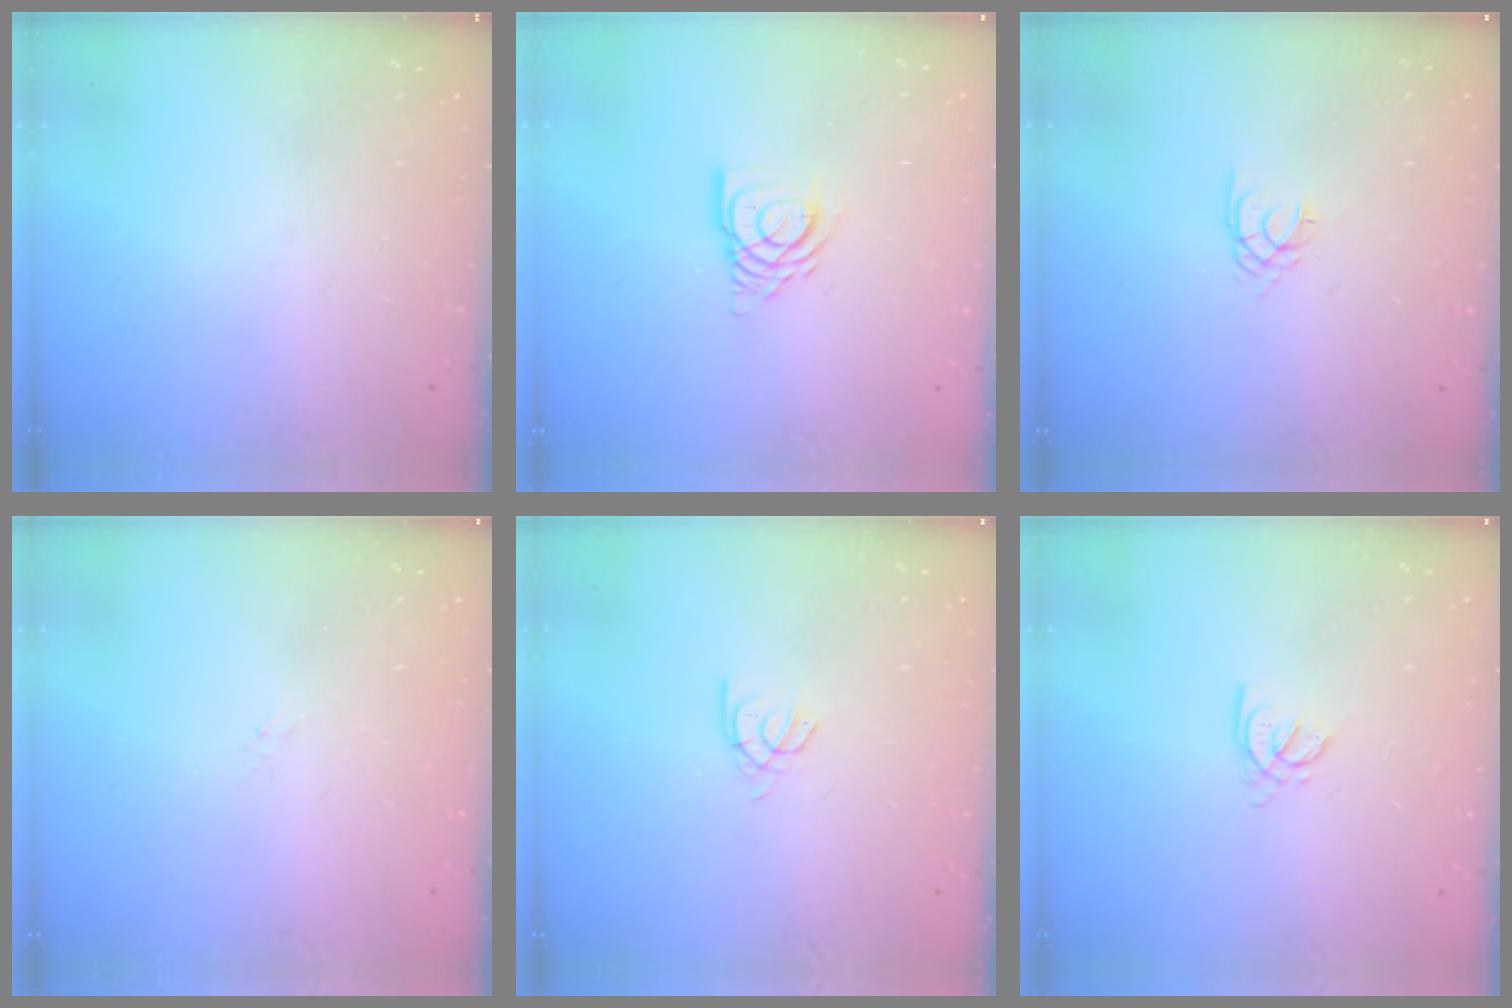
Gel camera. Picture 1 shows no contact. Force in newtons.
{"total": 9.8, "press": 9.7, "slide": 1.2}
{"total": 1.7, "press": 1.7, "slide": 0.1}
{"total": 1.5, "press": 1.4, "slide": 0.3}
{"total": 2.2, "press": 2.1, "slide": 0.4}
{"total": 1.6, "press": 1.6, "slide": 0.3}